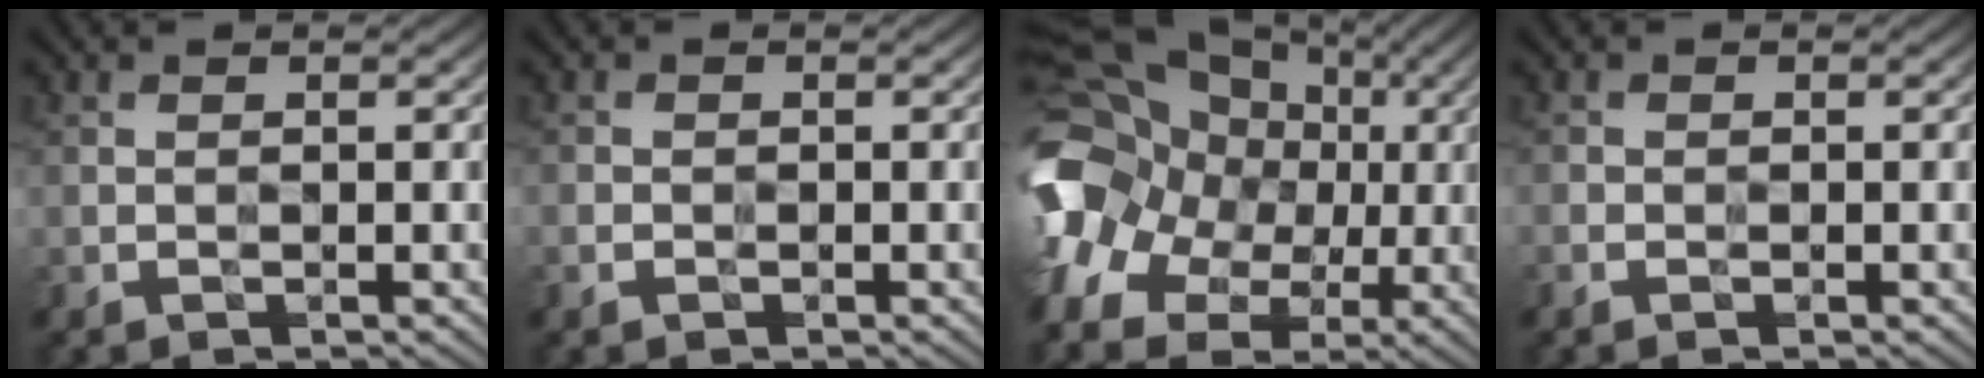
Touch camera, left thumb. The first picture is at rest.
{"total": 0.8, "force": [-0.6, 0.6, -0.1], "torque": [0.003, 0.000, -0.013]}
{"total": 15.1, "force": [-0.4, 12.8, 8.0], "torque": [-0.201, 0.000, -0.010]}
{"total": 0.8, "force": [-0.7, 0.5, -0.1], "torque": [0.004, 0.000, -0.014]}